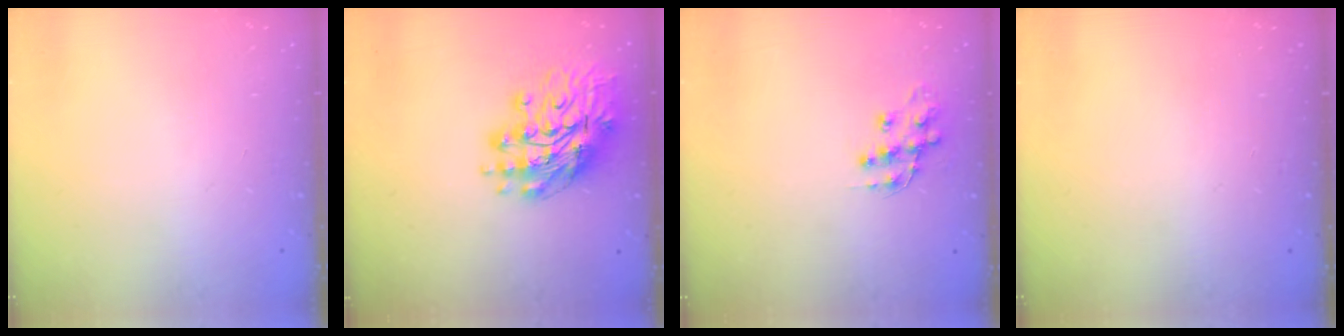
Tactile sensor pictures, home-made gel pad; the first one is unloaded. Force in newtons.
{"total": 14.3, "press": 14.2, "slide": 1.9}
{"total": 11.6, "press": 11.5, "slide": 0.9}
{"total": 0.0}